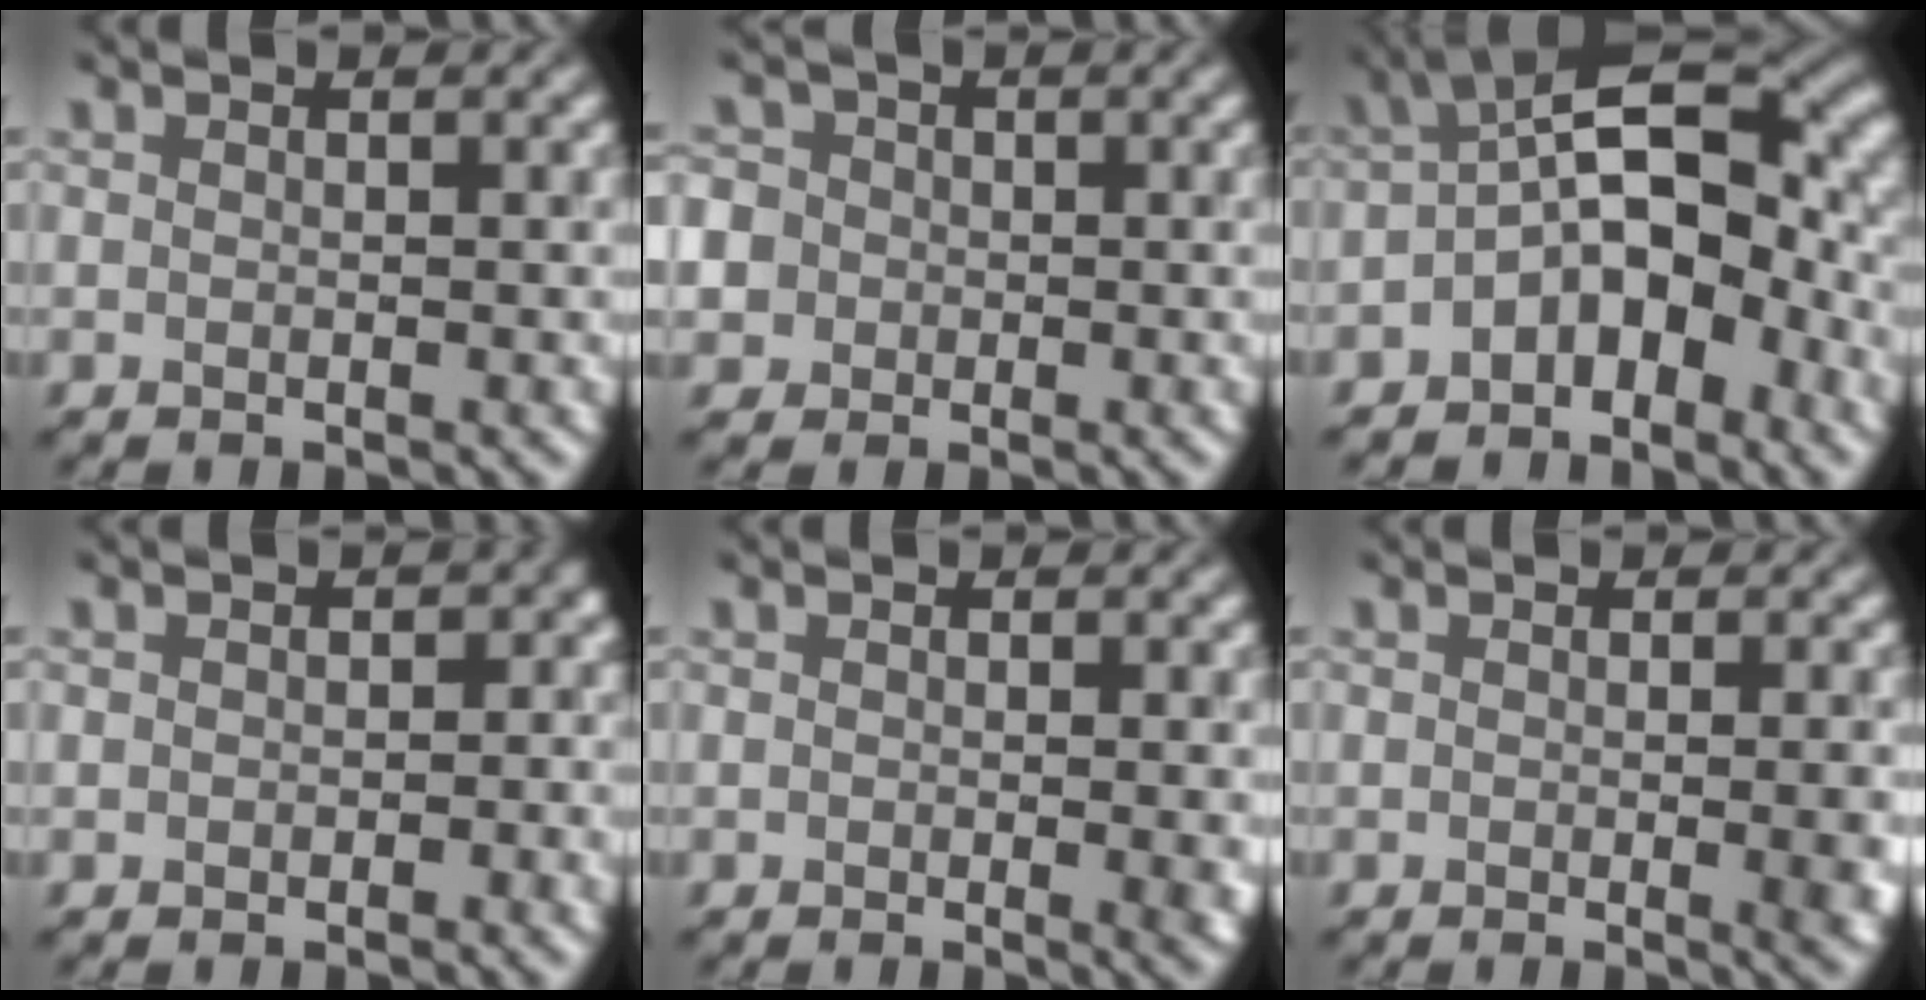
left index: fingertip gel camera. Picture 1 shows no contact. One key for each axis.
{"total": 6.8, "fx": -0.3, "fy": 6.4, "fz": 2.3, "tx": -0.048, "ty": 0.026, "tz": -0.041}
{"total": 9.2, "fx": -2.3, "fy": 4.9, "fz": 7.5, "tx": -0.103, "ty": 0.017, "tz": -0.051}
{"total": 2.2, "fx": -0.2, "fy": 1.9, "fz": 1.1, "tx": 0.013, "ty": 0.002, "tz": -0.014}
{"total": 2.0, "fx": -0.3, "fy": 0.6, "fz": 1.9, "tx": -0.023, "ty": -0.007, "tz": -0.003}
{"total": 4.9, "fx": -0.6, "fy": 2.2, "fz": 4.3, "tx": -0.027, "ty": -0.001, "tz": -0.006}